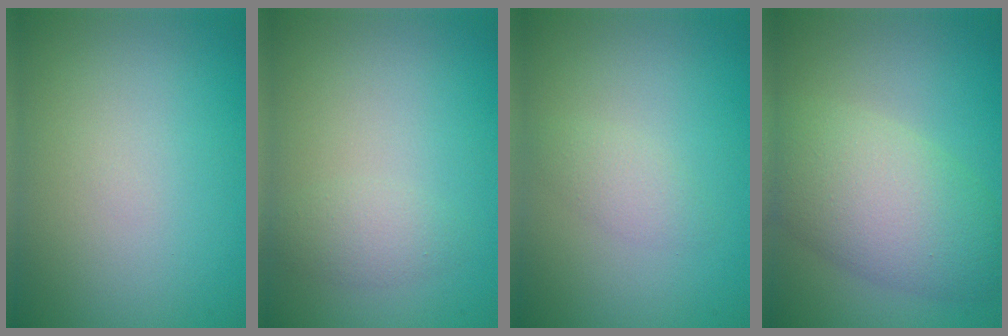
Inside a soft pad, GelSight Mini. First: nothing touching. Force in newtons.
{"total": 1.6, "press": 1.6, "slide": 0.1}
{"total": 1.4, "press": 1.4, "slide": 0.0}
{"total": 7.3, "press": 7.3, "slide": 0.4}